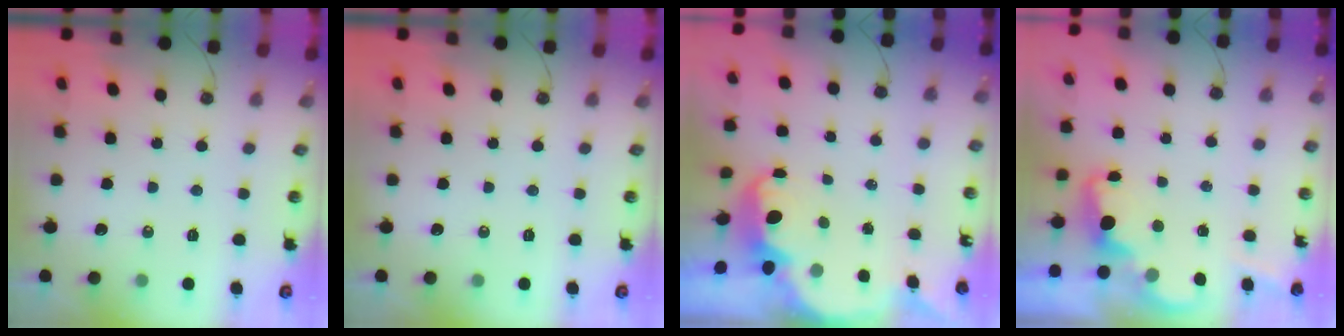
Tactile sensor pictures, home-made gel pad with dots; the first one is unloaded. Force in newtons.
{"total": 0.0}
{"total": 2.8, "press": 2.8, "slide": 0.6}
{"total": 1.9, "press": 1.9, "slide": 0.6}